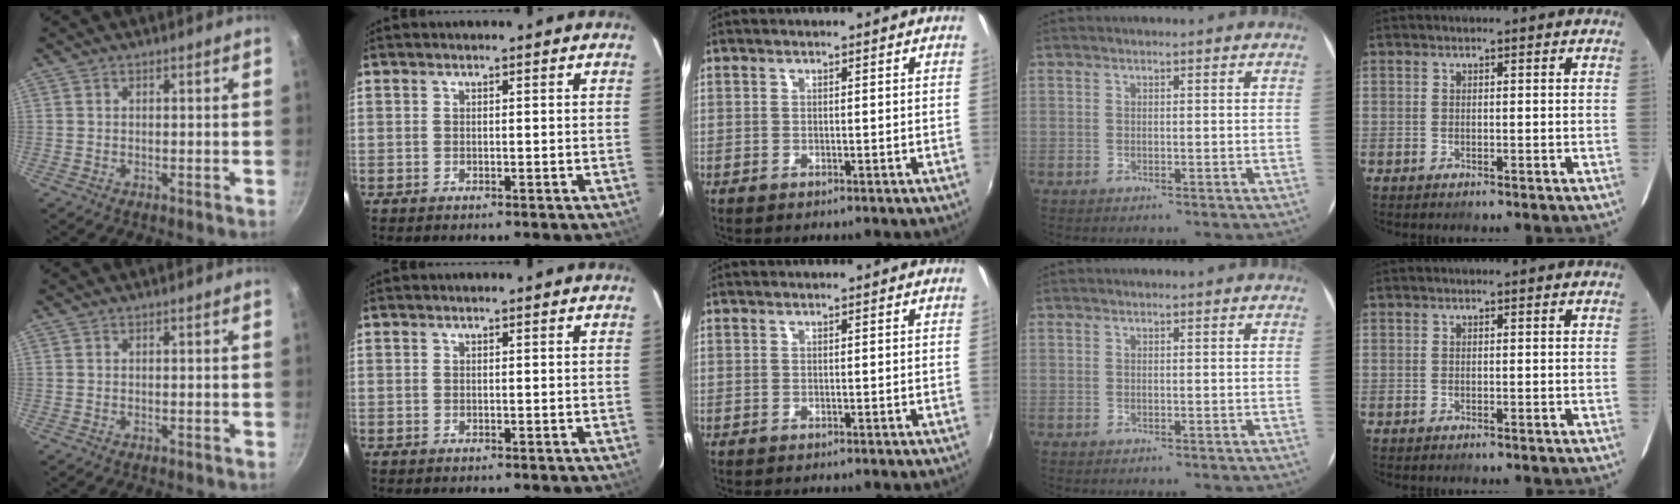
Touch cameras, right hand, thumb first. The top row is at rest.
{}